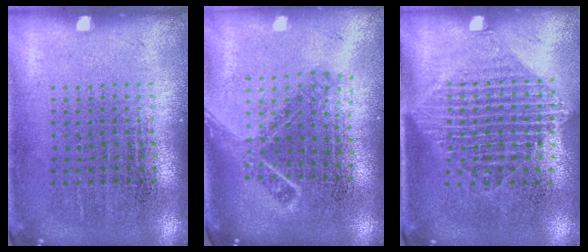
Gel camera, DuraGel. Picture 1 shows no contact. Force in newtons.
{"total": 1.7, "press": 1.3, "slide": 1.1}
{"total": 1.5, "press": 1.2, "slide": 0.9}